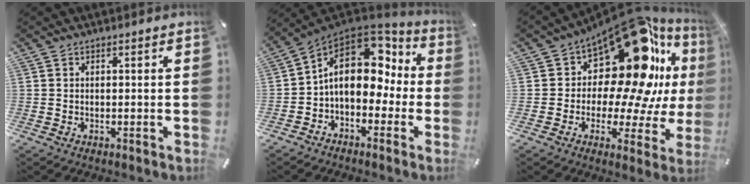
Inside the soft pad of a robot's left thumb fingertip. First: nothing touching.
{"total": 16.5, "force": [2.6, 11.3, 11.8], "torque": [-0.199, -0.009, 0.046]}
{"total": 22.3, "force": [11.1, 11.6, 15.4], "torque": [-0.222, -0.113, 0.186]}